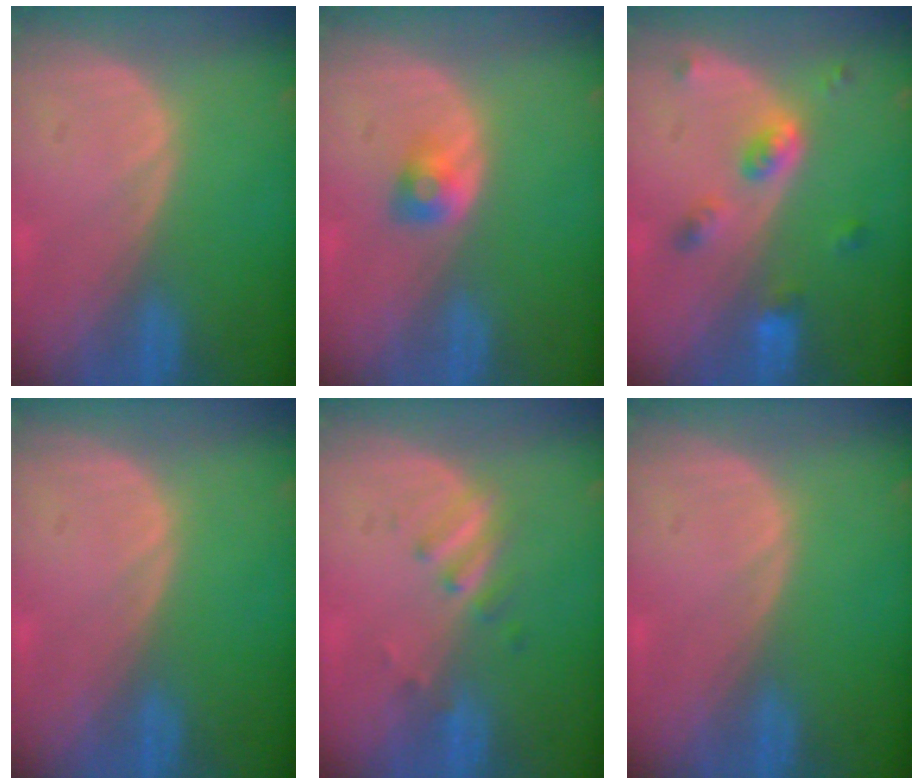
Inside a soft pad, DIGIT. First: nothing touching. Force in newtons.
{"total": 2.3, "press": 2.2, "slide": 0.7}
{"total": 5.1, "press": 4.5, "slide": 2.3}
{"total": 0.0}
{"total": 3.1, "press": 2.8, "slide": 1.2}
{"total": 0.0}